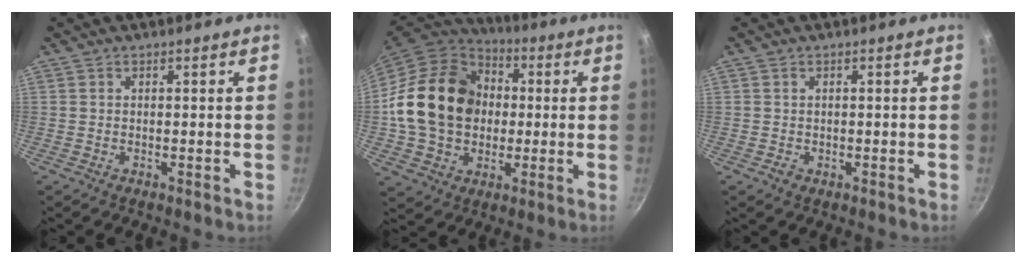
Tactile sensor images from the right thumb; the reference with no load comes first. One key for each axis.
{"total": 21.0, "fx": 1.1, "fy": 16.6, "fz": 12.8, "tx": -0.202, "ty": 0.029, "tz": 0.020}
{"total": 1.3, "fx": -0.3, "fy": 1.1, "fz": 0.5, "tx": -0.004, "ty": -0.002, "tz": -0.004}